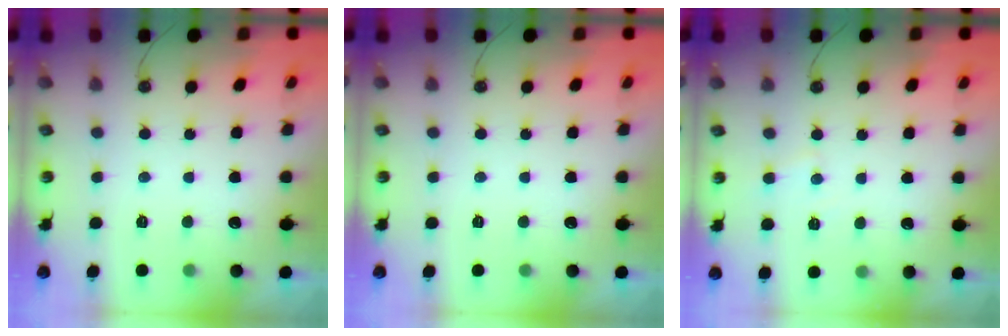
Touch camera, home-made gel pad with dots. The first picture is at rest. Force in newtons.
{"total": 0.0}
{"total": 3.5, "press": 3.5, "slide": 0.5}